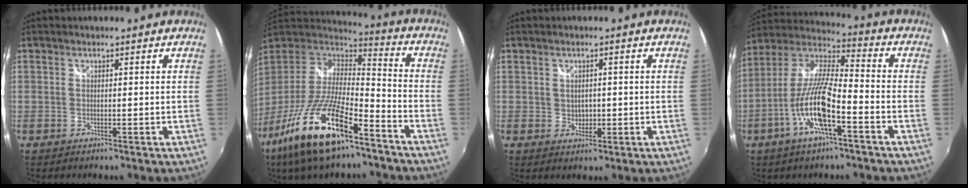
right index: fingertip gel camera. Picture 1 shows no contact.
{"total": 22.1, "force": [-13.8, 6.4, 16.1], "torque": [-0.325, -0.040, -0.255]}
{"total": 2.5, "force": [0.1, 2.2, 1.2], "torque": [-0.015, 0.002, 0.003]}
{"total": 14.2, "force": [-6.1, 2.9, 12.6], "torque": [-0.253, -0.005, -0.118]}